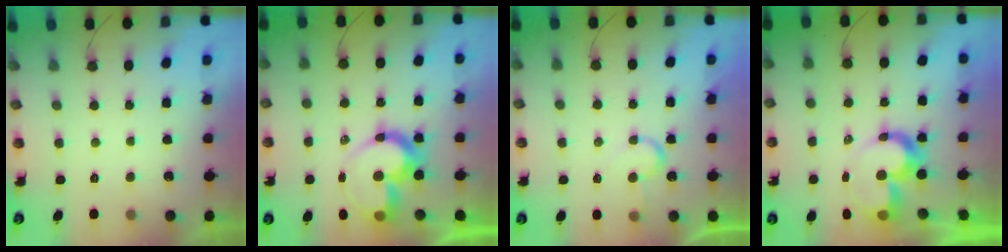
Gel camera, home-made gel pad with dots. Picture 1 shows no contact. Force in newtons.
{"total": 13.1, "press": 13.0, "slide": 1.5}
{"total": 6.4, "press": 6.4, "slide": 0.6}
{"total": 10.8, "press": 10.8, "slide": 0.8}